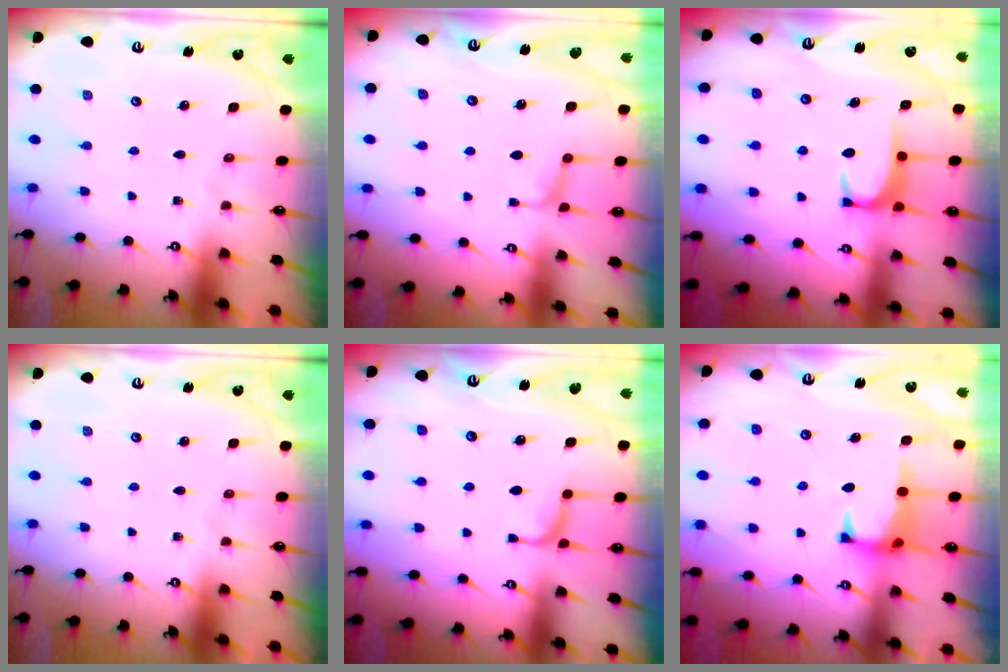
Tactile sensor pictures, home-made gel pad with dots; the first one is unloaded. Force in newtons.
{"total": 1.8, "press": 1.5, "slide": 1.0}
{"total": 1.6, "press": 1.6, "slide": 0.5}
{"total": 0.0}
{"total": 1.4, "press": 1.2, "slide": 0.6}
{"total": 1.5, "press": 1.3, "slide": 0.7}